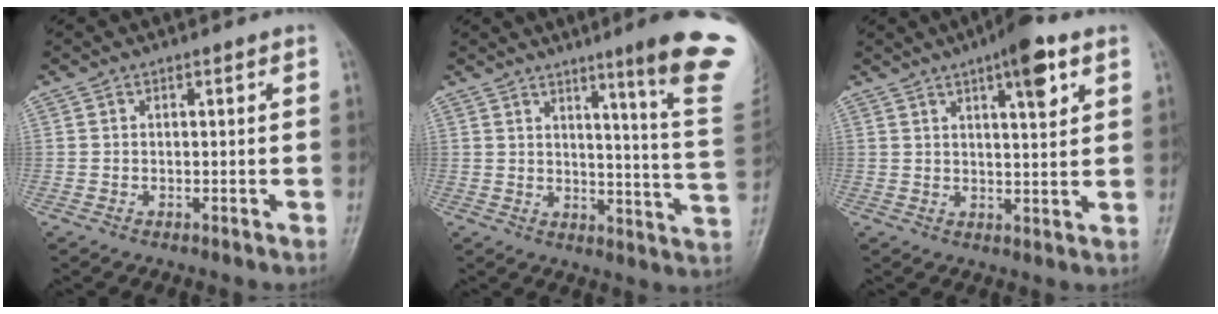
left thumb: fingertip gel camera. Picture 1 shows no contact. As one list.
[{"total": 16.6, "force": [9.8, 0.2, 13.4], "torque": [-0.153, -0.067, 0.117]}, {"total": 11.4, "force": [6.3, 3.0, 9.1], "torque": [-0.119, -0.026, 0.089]}]